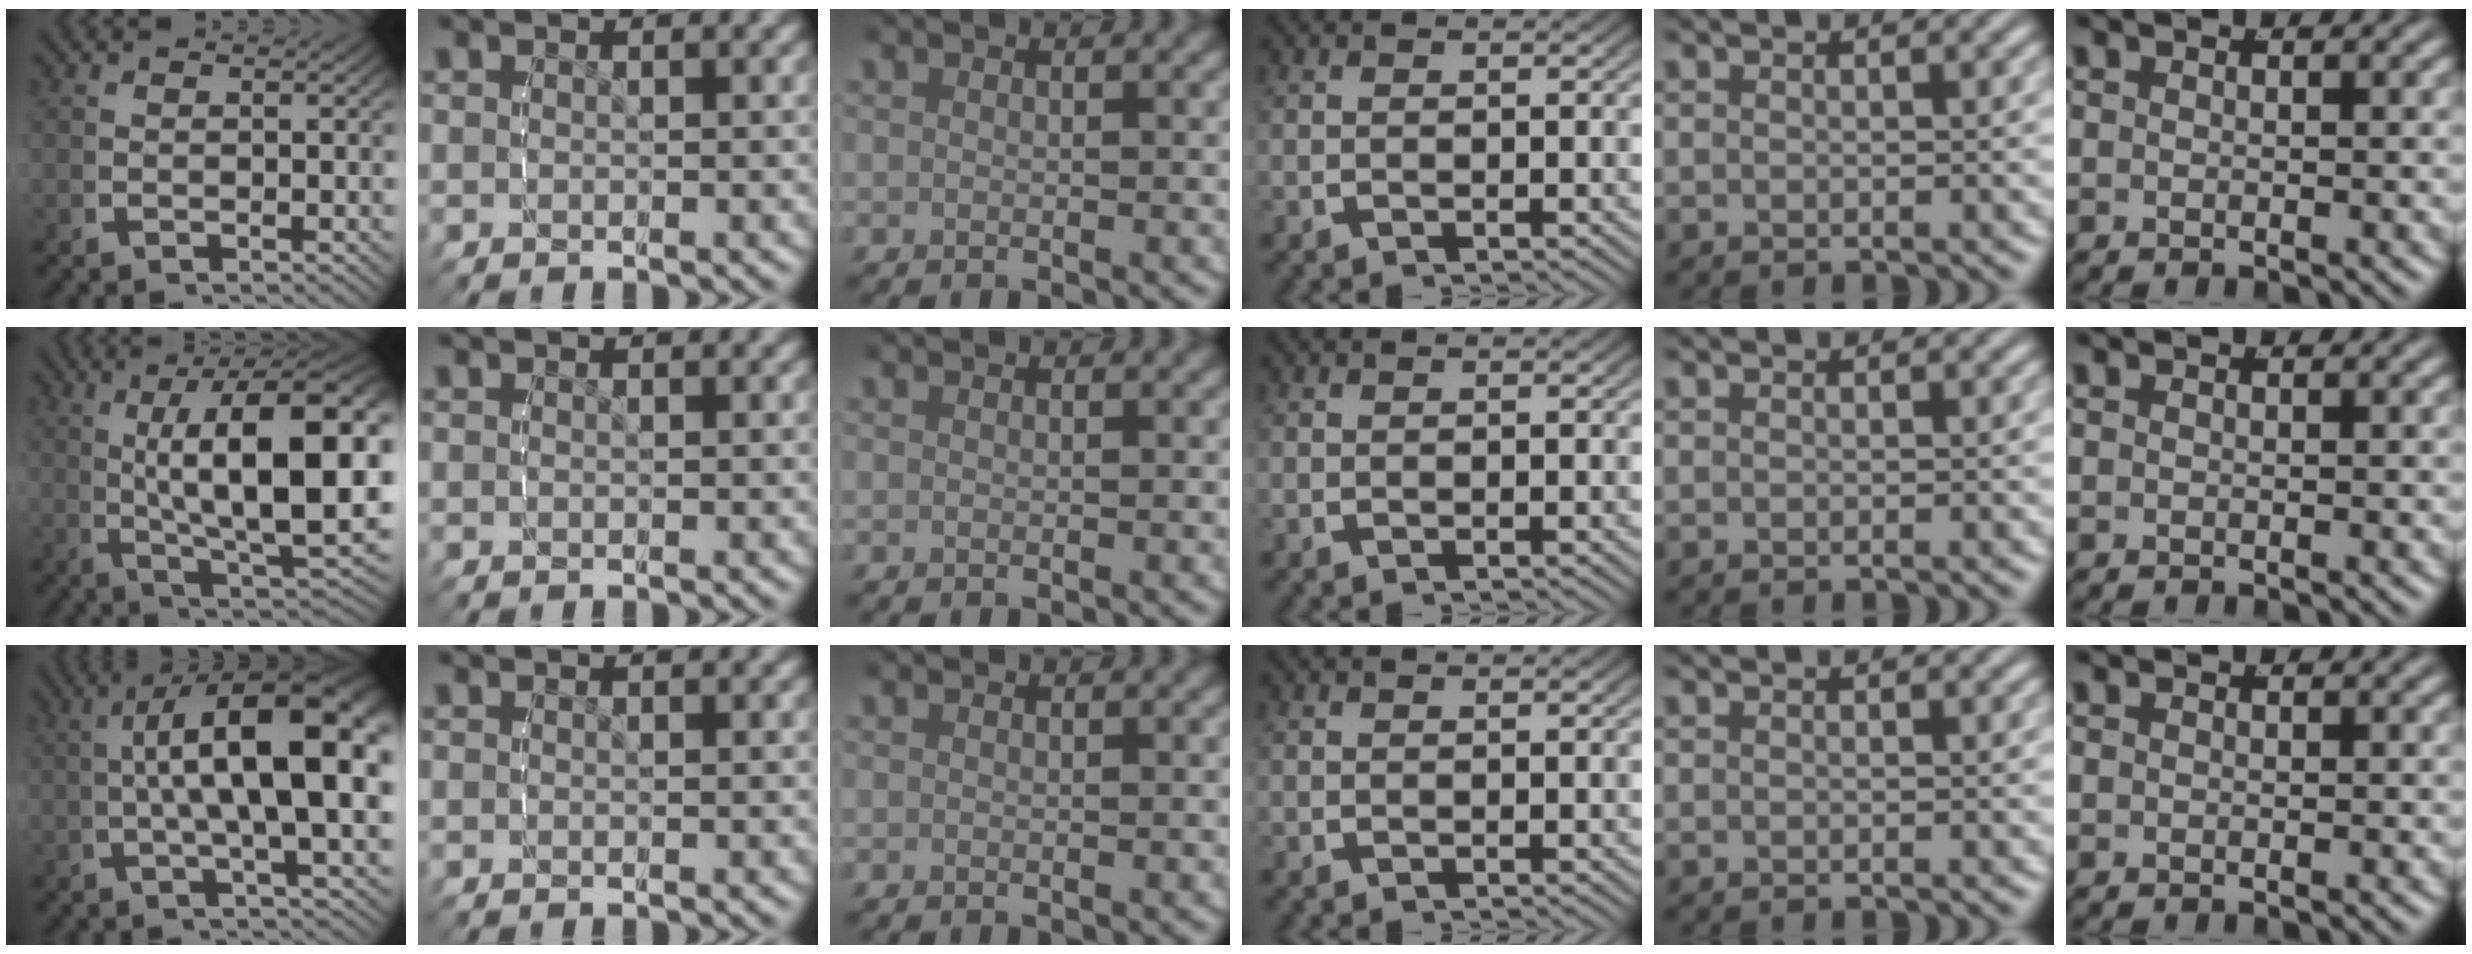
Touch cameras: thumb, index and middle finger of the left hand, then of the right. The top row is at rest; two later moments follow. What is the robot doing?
{"motion": "lift_and_place", "object": "cubes"}